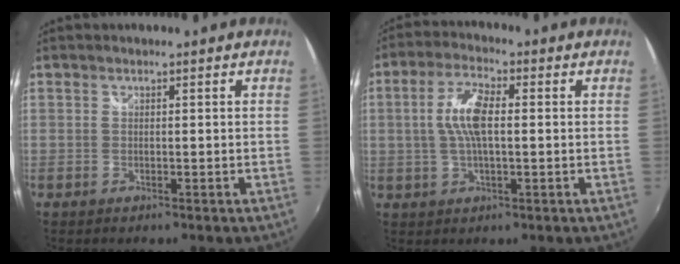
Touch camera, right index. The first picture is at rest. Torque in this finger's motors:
{"motor_torque": [0.27, -0.06, 0.28, 0.13]}